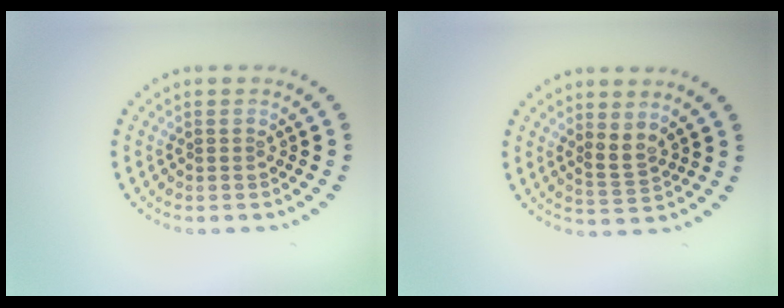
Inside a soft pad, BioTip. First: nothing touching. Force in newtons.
{"total": 1.9, "press": 1.3, "slide": 1.3}